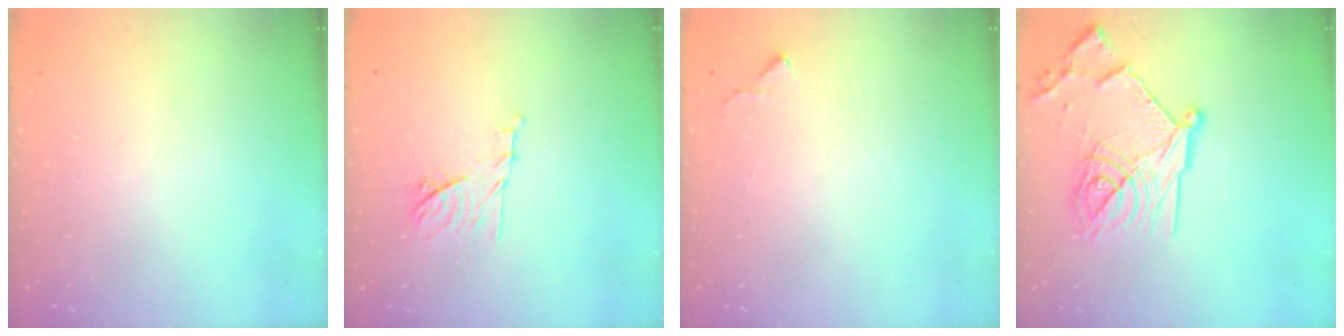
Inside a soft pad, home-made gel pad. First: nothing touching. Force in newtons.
{"total": 10.5, "press": 10.5, "slide": 0.3}
{"total": 5.1, "press": 5.0, "slide": 0.7}
{"total": 19.8, "press": 19.7, "slide": 1.2}